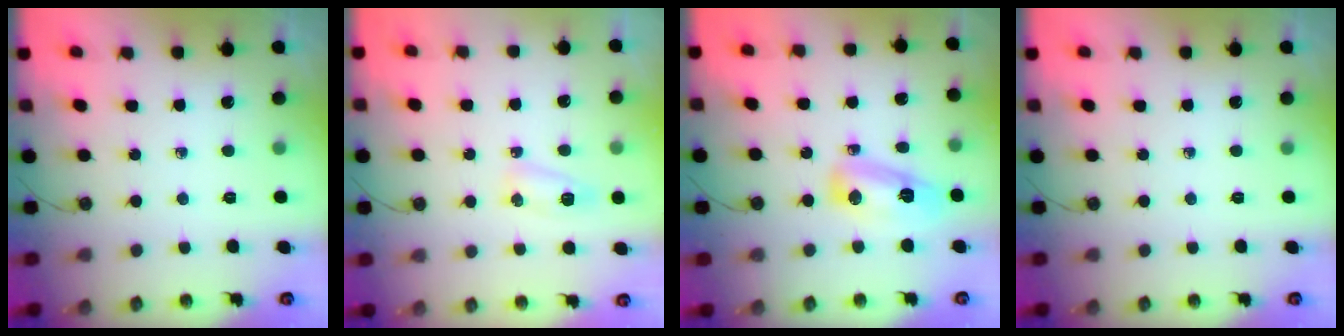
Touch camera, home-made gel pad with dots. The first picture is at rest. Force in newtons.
{"total": 10.9, "press": 6.2, "slide": 9.0}
{"total": 8.9, "press": 8.9, "slide": 0.9}
{"total": 0.0}